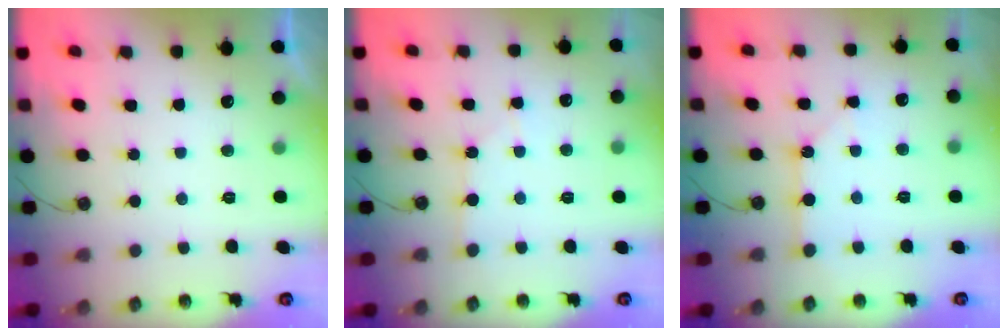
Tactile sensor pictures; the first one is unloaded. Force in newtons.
{"total": 2.6, "press": 2.6, "slide": 0.3}
{"total": 3.0, "press": 3.0, "slide": 0.1}